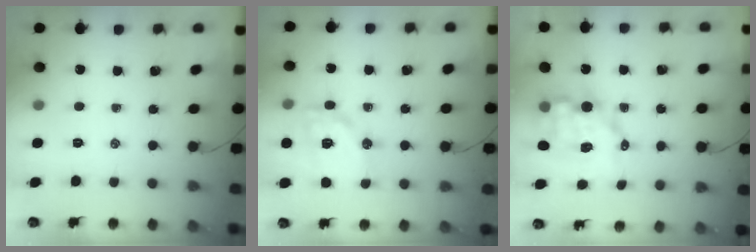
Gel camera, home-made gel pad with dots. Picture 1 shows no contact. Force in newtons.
{"total": 14.2, "press": 14.0, "slide": 1.9}
{"total": 9.2, "press": 9.0, "slide": 1.9}